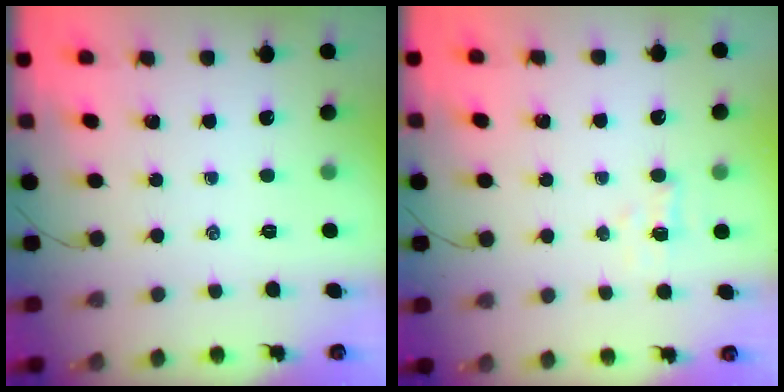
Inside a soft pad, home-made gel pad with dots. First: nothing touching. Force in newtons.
{"total": 2.1, "press": 2.0, "slide": 0.7}